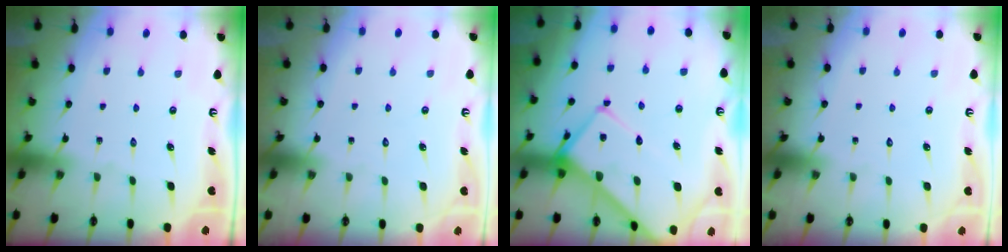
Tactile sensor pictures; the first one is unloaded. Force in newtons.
{"total": 1.7, "press": 1.7, "slide": 0.1}
{"total": 15.2, "press": 15.2, "slide": 1.6}
{"total": 1.7, "press": 1.7, "slide": 0.1}